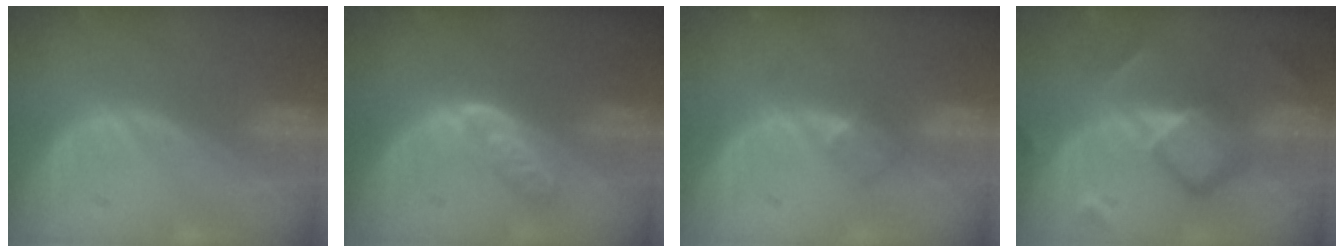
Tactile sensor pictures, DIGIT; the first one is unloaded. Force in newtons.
{"total": 4.9, "press": 4.2, "slide": 2.4}
{"total": 2.3, "press": 2.0, "slide": 1.1}
{"total": 8.0, "press": 8.0, "slide": 0.5}